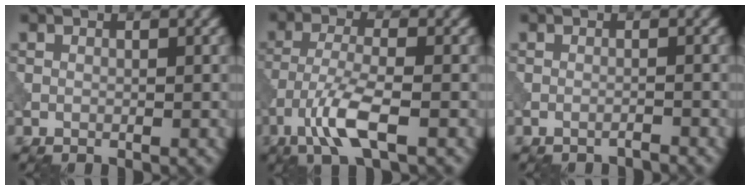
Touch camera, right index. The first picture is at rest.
{"total": 5.0, "force": [-2.6, 1.1, 4.1], "torque": [-0.087, 0.002, -0.056]}
{"total": 1.4, "force": [-1.3, 0.0, 0.5], "torque": [-0.004, -0.002, -0.030]}